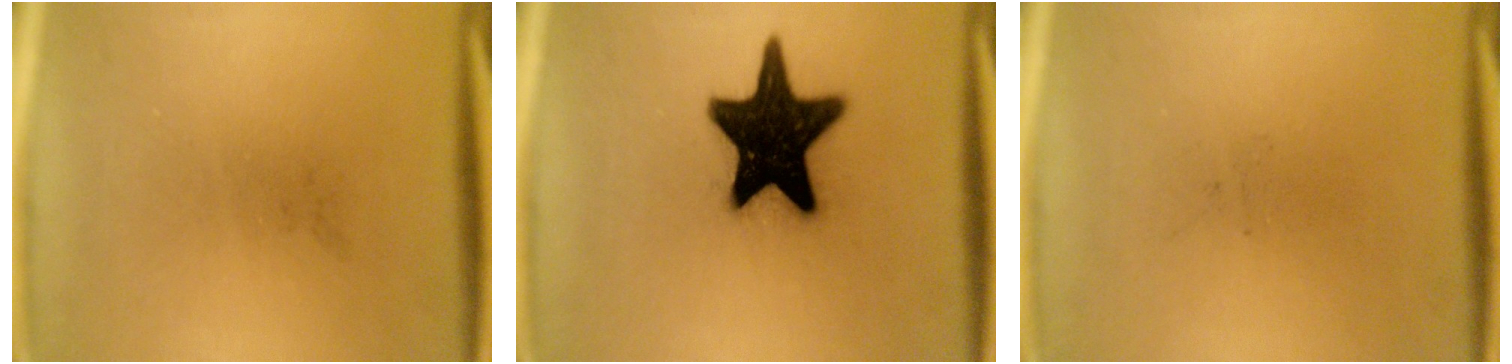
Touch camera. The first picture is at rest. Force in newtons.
{"total": 19.9}
{"total": 0.0}